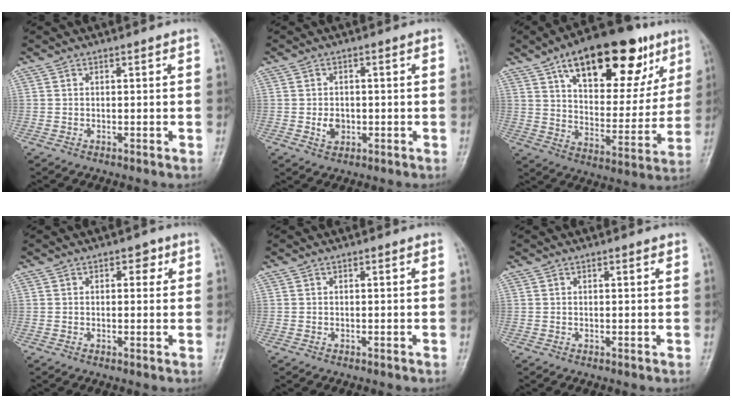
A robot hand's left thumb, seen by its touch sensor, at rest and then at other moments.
{"total": 3.2, "force": [-0.6, 2.5, 1.9], "torque": [-0.024, 0.002, -0.007]}
{"total": 25.8, "force": [13.9, 12.0, 18.1], "torque": [-0.226, -0.020, 0.214]}
{"total": 2.7, "force": [1.0, 1.7, 1.8], "torque": [-0.001, 0.001, 0.007]}
{"total": 0.0}
{"total": 0.8, "force": [0.4, 0.3, 0.6], "torque": [-0.009, 0.000, 0.004]}